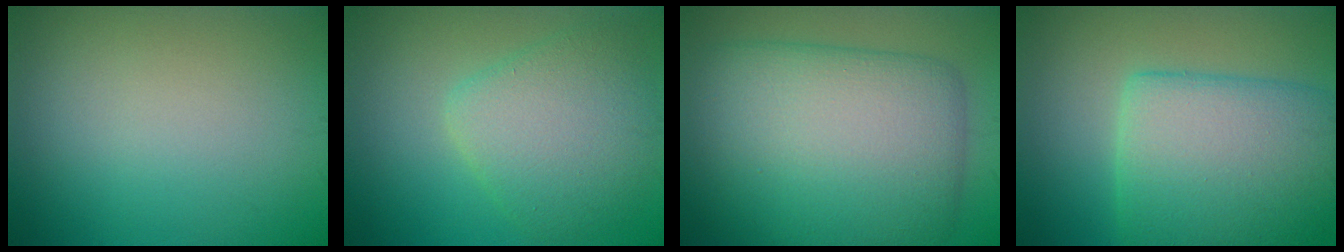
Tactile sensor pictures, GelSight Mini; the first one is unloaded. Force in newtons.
{"total": 5.2, "press": 5.2, "slide": 0.3}
{"total": 12.3, "press": 12.3, "slide": 0.2}
{"total": 8.4, "press": 8.3, "slide": 0.6}